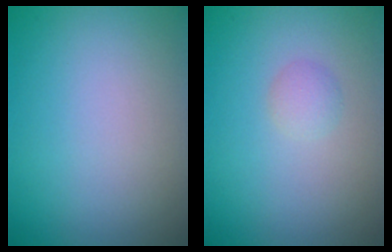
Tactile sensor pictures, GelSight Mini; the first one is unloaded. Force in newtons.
{"total": 1.1, "press": 1.1, "slide": 0.0}